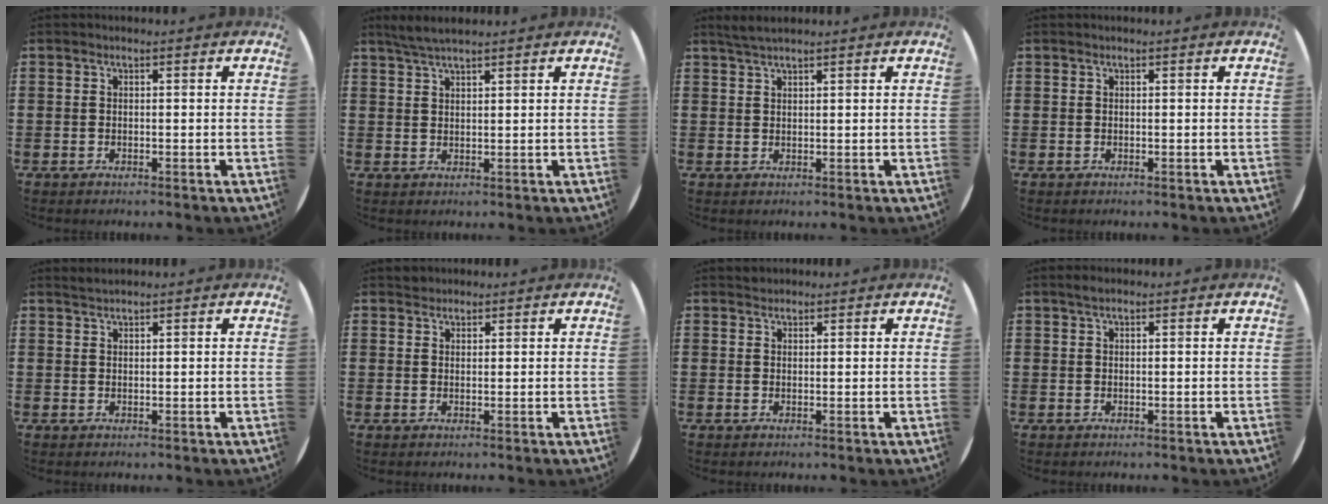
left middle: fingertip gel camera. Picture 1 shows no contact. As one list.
[{"total": 2.8, "force": [2.5, 0.3, 1.3], "torque": [-0.030, 0.002, 0.046]}, {"total": 1.9, "force": [1.7, 0.1, 0.8], "torque": [-0.018, 0.001, 0.032]}, {"total": 0.0}, {"total": 1.0, "force": [0.9, -0.1, 0.1], "torque": [-0.002, 0.000, 0.019]}, {"total": 1.2, "force": [1.1, 0.3, -0.2], "torque": [0.008, -0.002, 0.021]}, {"total": 0.8, "force": [0.8, 0.3, -0.1], "torque": [0.001, 0.003, 0.015]}, {"total": 0.8, "force": [0.6, 0.3, 0.5], "torque": [-0.010, 0.004, 0.010]}]